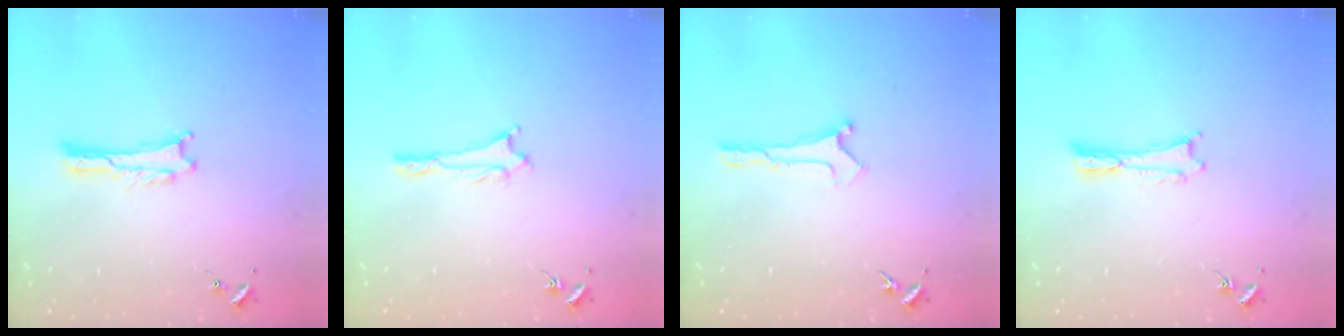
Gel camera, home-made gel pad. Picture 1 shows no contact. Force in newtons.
{"total": 1.0, "press": 1.0, "slide": 0.1}
{"total": 0.0}
{"total": 0.0}